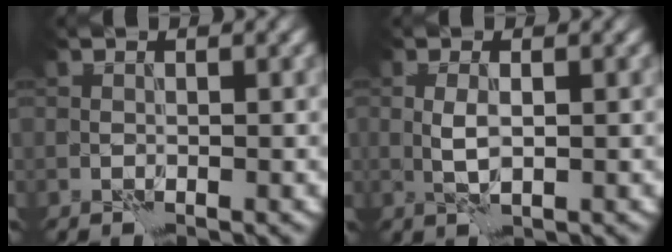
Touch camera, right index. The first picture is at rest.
{"total": 1.5, "force": [0.0, 0.4, 1.5], "torque": [-0.036, 0.001, 0.002]}